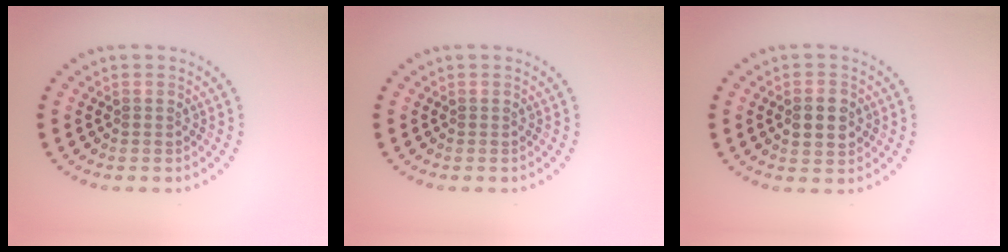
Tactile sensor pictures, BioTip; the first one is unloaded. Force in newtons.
{"total": 0.0}
{"total": 2.8, "press": 2.8, "slide": 0.1}